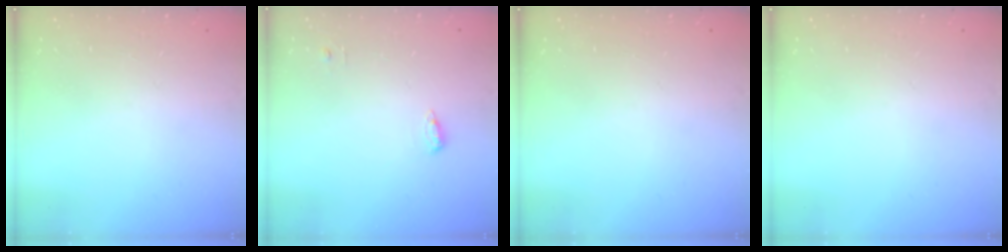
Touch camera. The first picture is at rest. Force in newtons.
{"total": 4.9, "press": 4.8, "slide": 1.0}
{"total": 0.0}
{"total": 0.0}